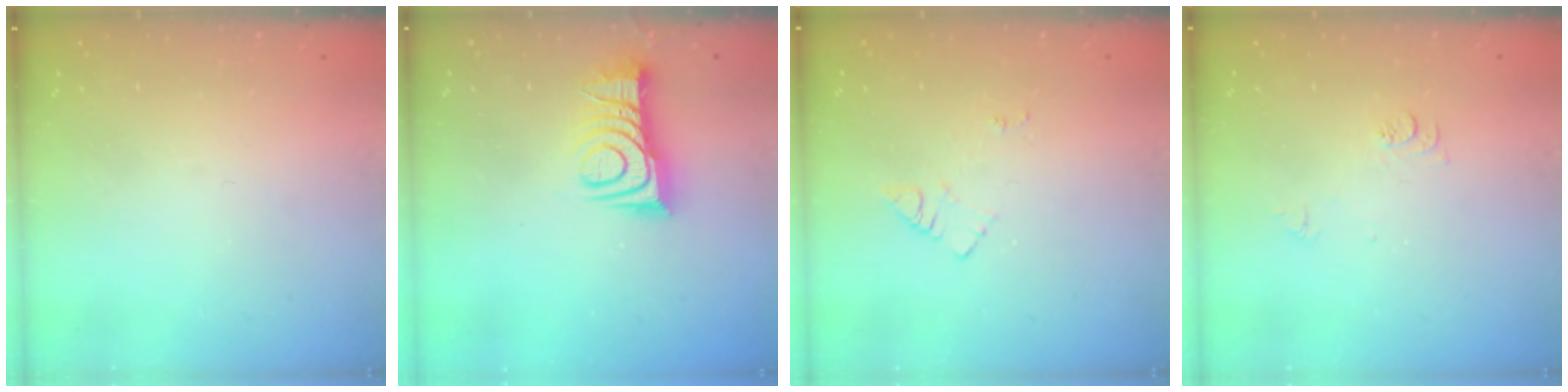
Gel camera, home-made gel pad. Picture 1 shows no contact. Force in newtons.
{"total": 10.7, "press": 10.6, "slide": 0.4}
{"total": 6.2, "press": 6.2, "slide": 0.8}
{"total": 7.4, "press": 7.3, "slide": 0.8}